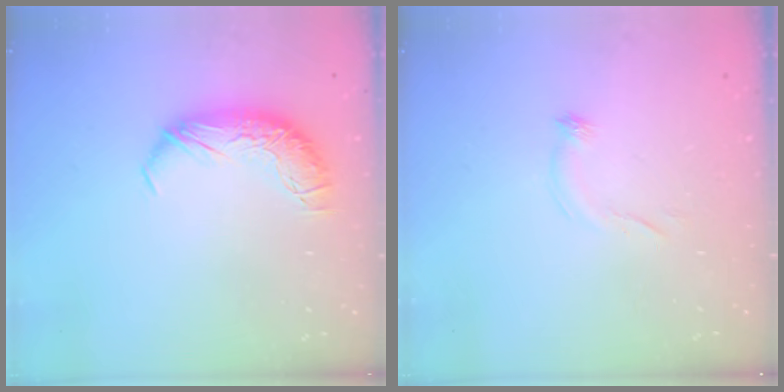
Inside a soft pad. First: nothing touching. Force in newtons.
{"total": 7.1, "press": 7.1, "slide": 0.8}